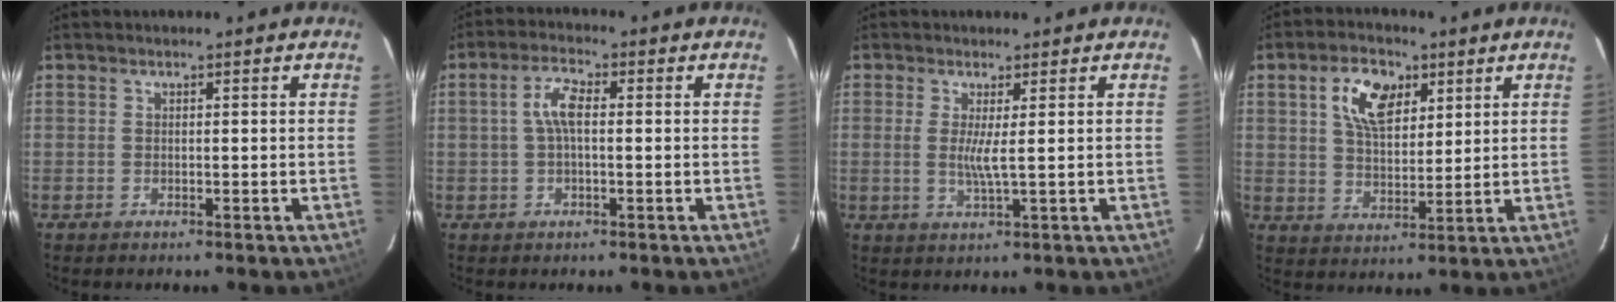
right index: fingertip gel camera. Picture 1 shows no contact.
{"total": 4.5, "force": [0.2, 1.7, 4.2], "torque": [-0.086, 0.011, 0.003]}
{"total": 3.2, "force": [0.4, -0.4, 3.1], "torque": [-0.061, -0.009, 0.004]}
{"total": 9.4, "force": [4.1, 5.4, 6.5], "torque": [-0.117, 0.017, 0.076]}